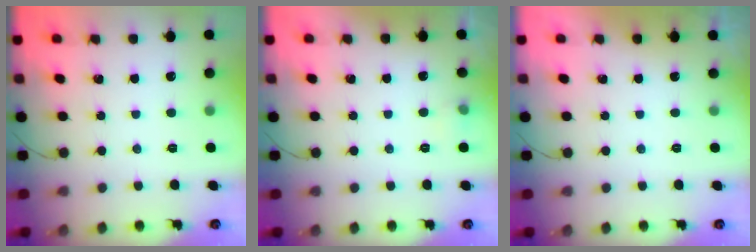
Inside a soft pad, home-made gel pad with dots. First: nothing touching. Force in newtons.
{"total": 4.8, "press": 4.5, "slide": 1.8}
{"total": 0.0}